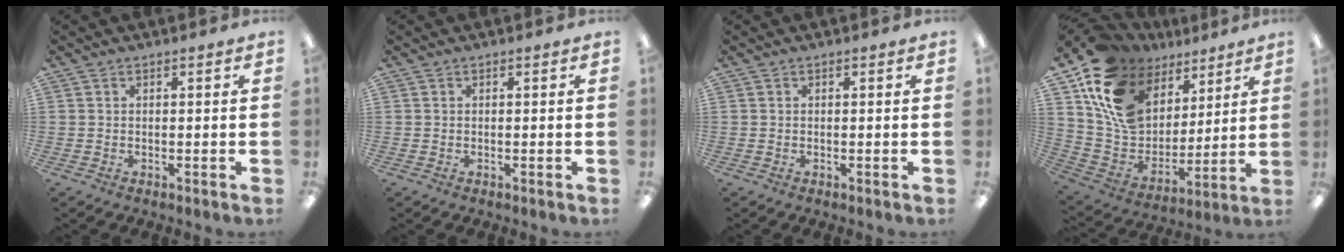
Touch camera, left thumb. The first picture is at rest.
{"total": 0.0}
{"total": 0.0}
{"total": 17.7, "force": [10.7, 11.7, 7.8], "torque": [-0.156, -0.060, 0.203]}